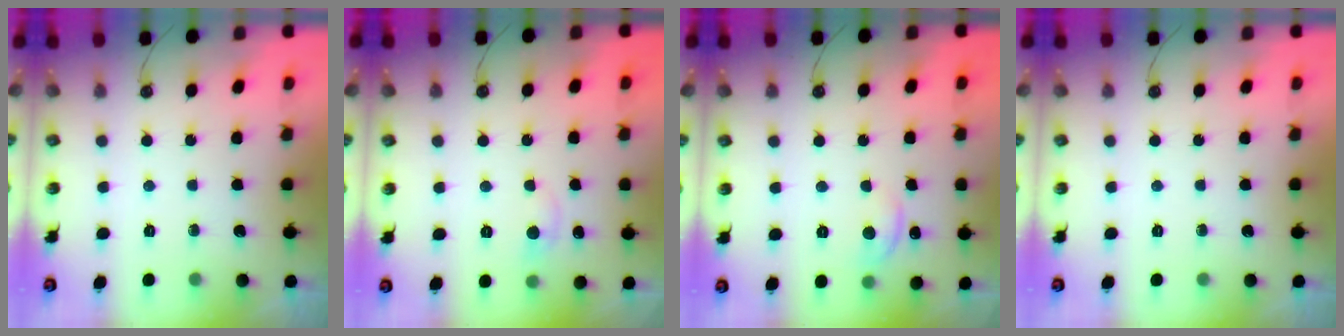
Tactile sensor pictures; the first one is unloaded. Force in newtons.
{"total": 0.9, "press": 0.4, "slide": 0.8}
{"total": 2.4, "press": 2.3, "slide": 0.8}
{"total": 0.0}